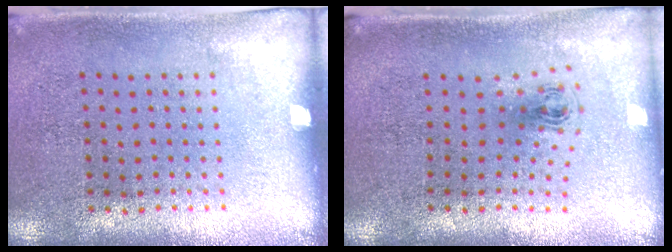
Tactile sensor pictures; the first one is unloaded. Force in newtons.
{"total": 0.9, "press": 0.4, "slide": 0.8}